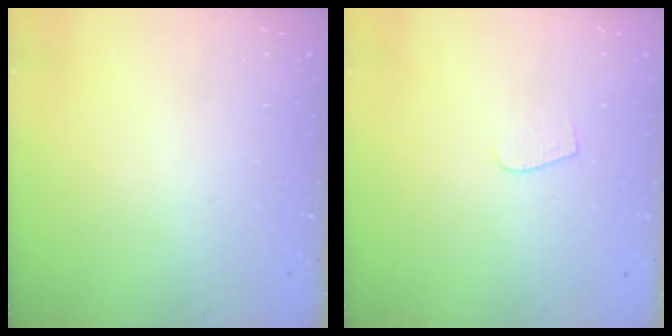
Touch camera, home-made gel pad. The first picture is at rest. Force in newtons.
{"total": 3.7, "press": 3.7, "slide": 0.3}